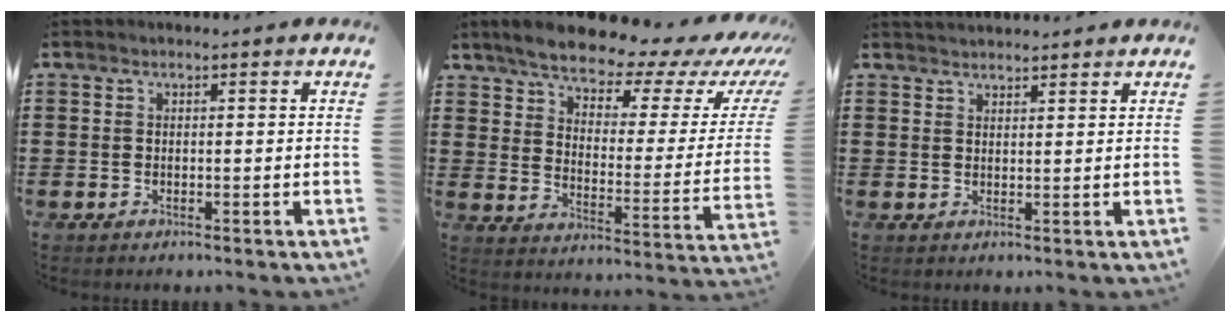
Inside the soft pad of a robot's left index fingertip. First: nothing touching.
{"total": 7.8, "force": [7.1, 1.9, 2.6], "torque": [-0.074, -0.056, 0.119]}
{"total": 1.7, "force": [1.7, 0.1, 0.0], "torque": [-0.003, 0.001, 0.033]}